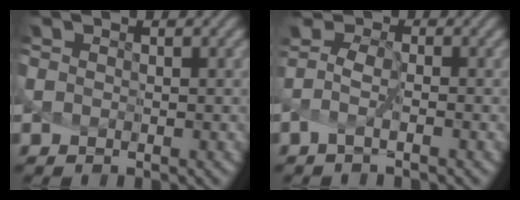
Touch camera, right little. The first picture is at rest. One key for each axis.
{"total": 1.5, "fx": -0.6, "fy": 0.2, "fz": 1.4, "tx": -0.041, "ty": 0.001, "tz": -0.013}